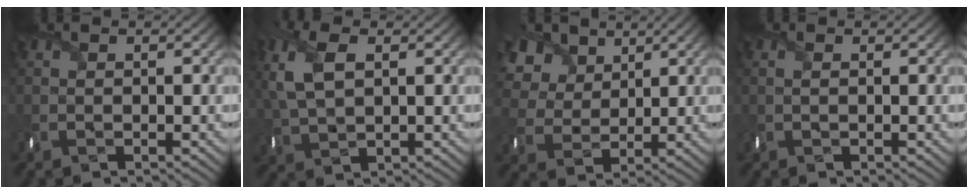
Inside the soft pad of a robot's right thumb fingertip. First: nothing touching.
{"total": 7.5, "force": [2.1, 4.1, 5.9], "torque": [-0.164, 0.009, 0.036]}
{"total": 9.5, "force": [5.0, 6.5, 4.8], "torque": [-0.154, 0.023, 0.087]}
{"total": 1.0, "force": [0.1, 0.4, 0.9], "torque": [-0.018, 0.001, 0.004]}